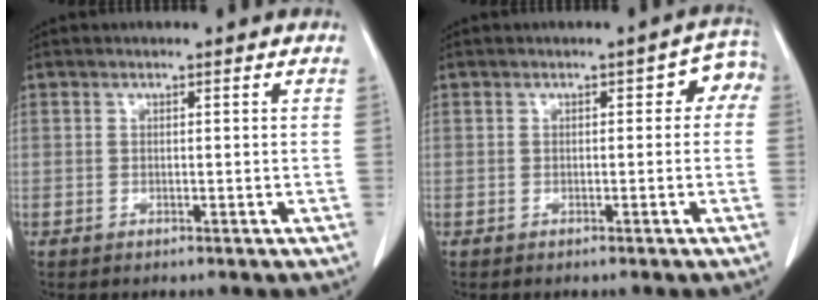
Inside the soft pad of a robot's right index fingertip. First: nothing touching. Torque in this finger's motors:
{"motor_torque": [0.12, -0.07, 0.05, 0.01]}